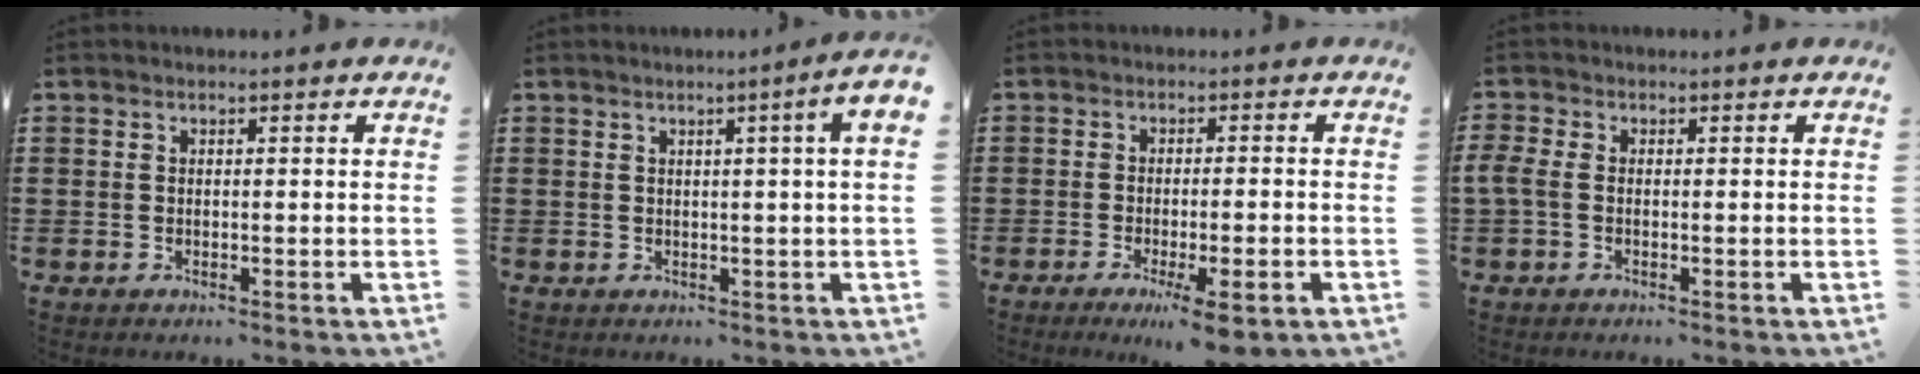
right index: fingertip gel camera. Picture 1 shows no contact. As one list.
[{"total": 3.2, "force": [0.6, -0.5, 3.1], "torque": [-0.048, -0.010, 0.006]}, {"total": 4.8, "force": [-2.9, 0.4, 3.8], "torque": [-0.066, -0.010, -0.050]}, {"total": 1.9, "force": [-0.6, 0.8, 1.6], "torque": [-0.046, -0.007, -0.015]}]